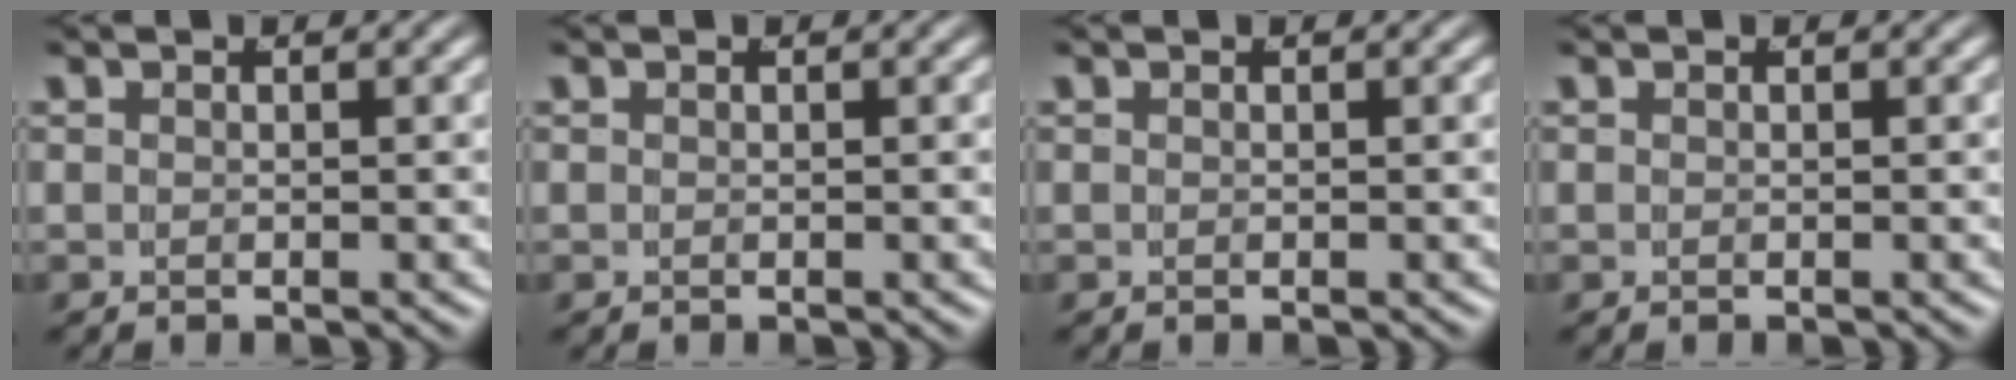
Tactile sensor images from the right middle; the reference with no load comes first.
{"total": 0.0}
{"total": 0.0}
{"total": 0.0}